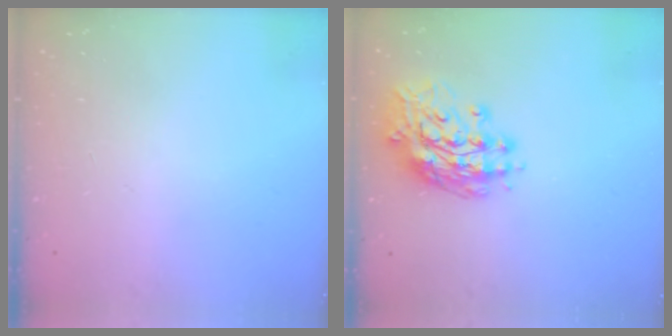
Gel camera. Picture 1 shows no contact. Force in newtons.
{"total": 14.9, "press": 14.8, "slide": 1.5}